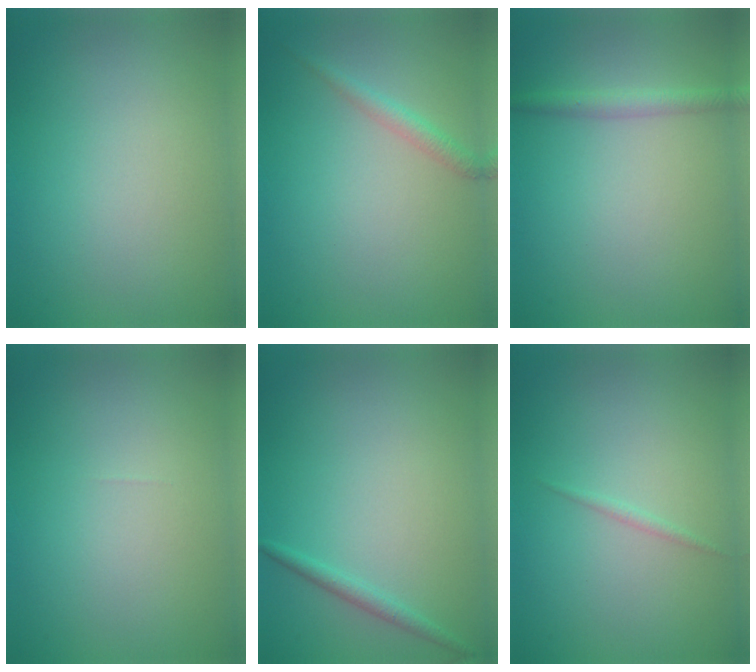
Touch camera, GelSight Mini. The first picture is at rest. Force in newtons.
{"total": 1.4, "press": 1.4, "slide": 0.0}
{"total": 1.8, "press": 1.8, "slide": 0.1}
{"total": 0.0}
{"total": 1.2, "press": 1.2, "slide": 0.0}
{"total": 0.5, "press": 0.5, "slide": 0.0}